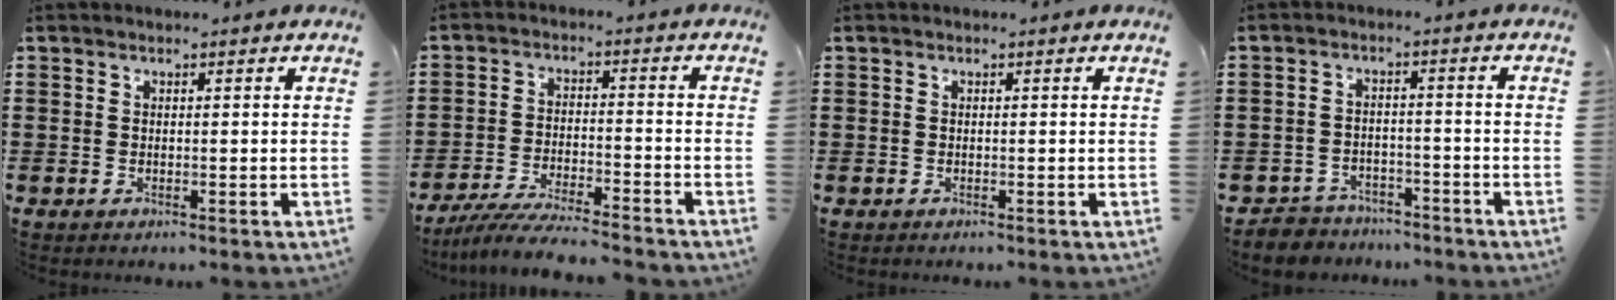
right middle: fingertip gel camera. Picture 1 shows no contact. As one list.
[{"total": 6.4, "force": [-6.1, 0.1, 2.1], "torque": [-0.049, -0.008, -0.118]}, {"total": 0.0}, {"total": 3.9, "force": [-3.8, 0.9, -0.3], "torque": [-0.011, -0.002, -0.083]}]